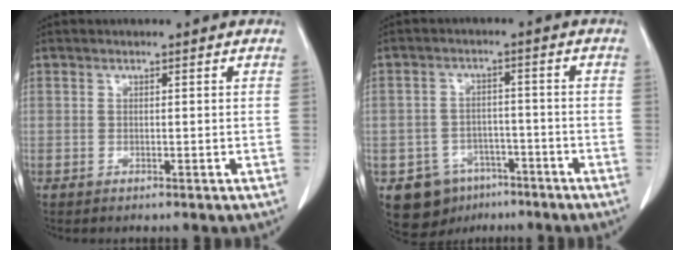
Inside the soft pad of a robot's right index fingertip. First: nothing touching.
{"total": 8.2, "force": [-4.9, 6.2, 2.0], "torque": [-0.033, 0.012, -0.067]}